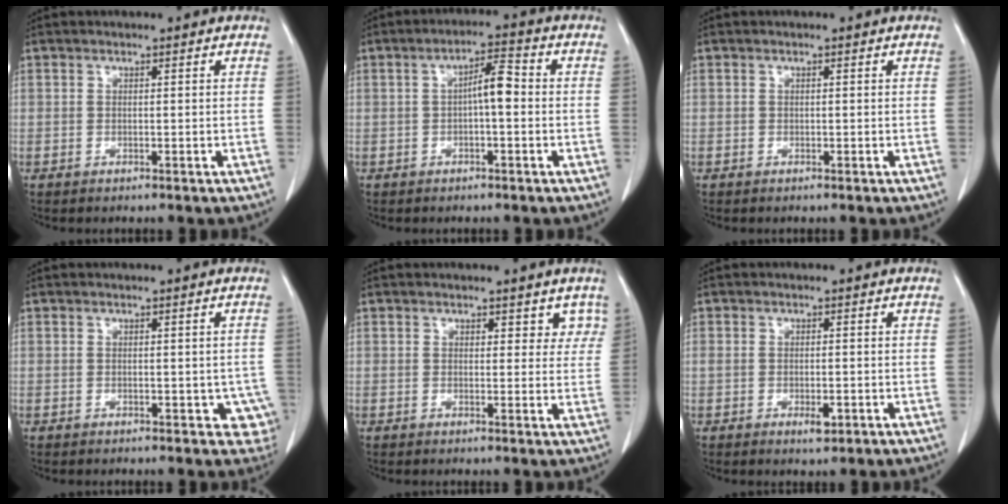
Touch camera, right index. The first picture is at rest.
{"total": 4.5, "force": [-0.2, 1.0, 4.4], "torque": [-0.072, 0.014, -0.005]}
{"total": 0.0}
{"total": 3.9, "force": [-0.8, 2.5, 2.9], "torque": [-0.008, 0.004, -0.006]}
{"total": 3.6, "force": [2.5, 2.2, 1.4], "torque": [0.010, -0.003, 0.025]}
{"total": 2.7, "force": [-1.0, 1.2, 2.3], "torque": [-0.039, 0.000, -0.009]}